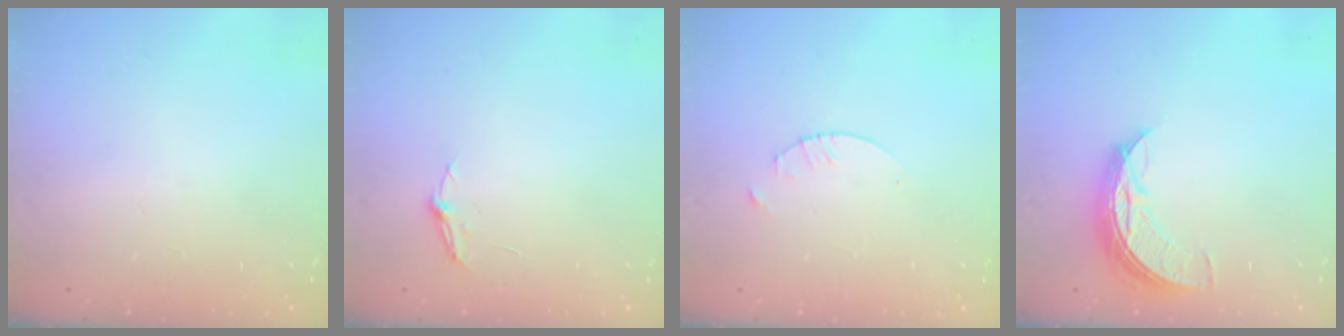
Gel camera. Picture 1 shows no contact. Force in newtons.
{"total": 3.7, "press": 3.7, "slide": 0.4}
{"total": 1.7, "press": 1.6, "slide": 0.2}
{"total": 7.9, "press": 7.9, "slide": 0.4}